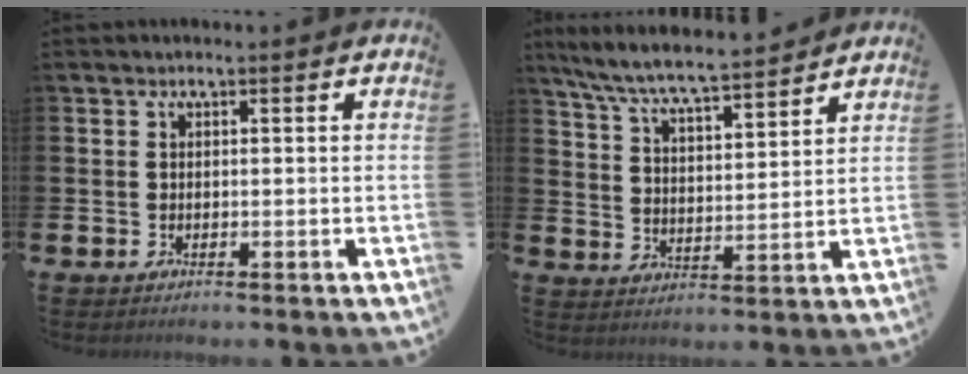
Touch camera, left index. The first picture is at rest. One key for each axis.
{"total": 7.3, "fx": 6.9, "fy": 0.3, "fz": 2.1, "tx": -0.071, "ty": -0.048, "tz": 0.121}